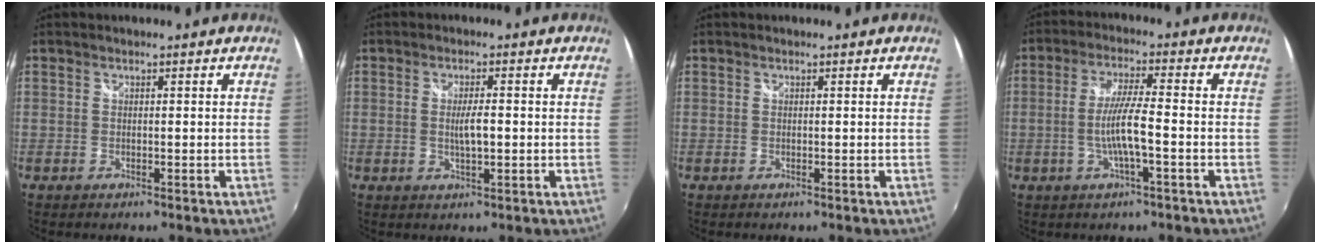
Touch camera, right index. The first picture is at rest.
{"total": 3.5, "force": [-0.3, 0.7, 3.4], "torque": [-0.059, -0.002, -0.005]}
{"total": 0.0}
{"total": 6.7, "force": [-2.0, -0.1, 6.4], "torque": [-0.123, -0.001, -0.038]}